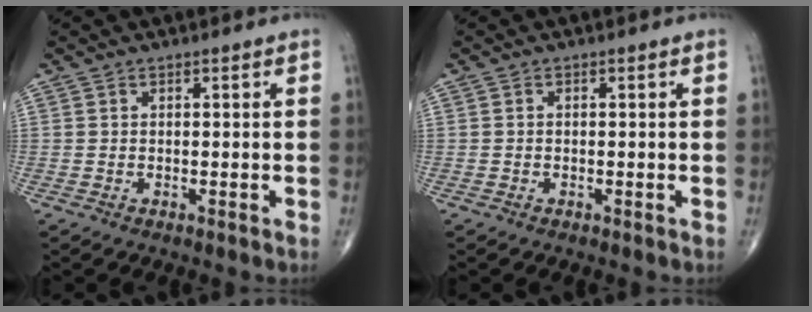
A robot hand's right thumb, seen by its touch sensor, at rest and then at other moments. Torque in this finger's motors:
{"motor_torque": [-0.18, 0.00, -0.23, -0.02, 0.02]}